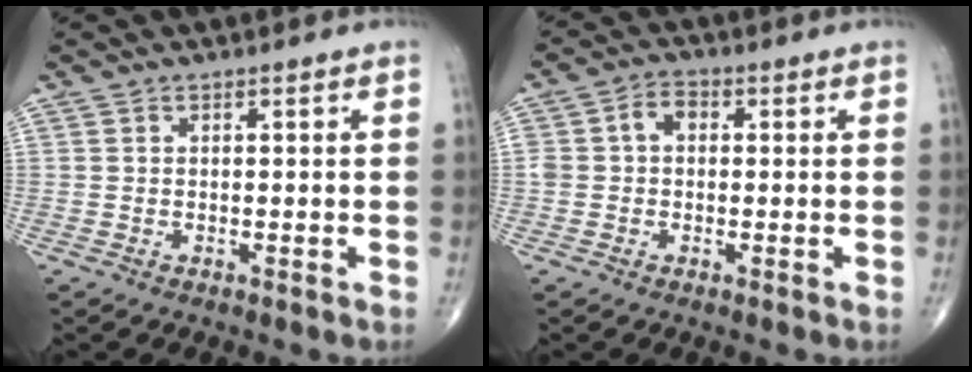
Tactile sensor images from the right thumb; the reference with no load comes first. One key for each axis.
{"total": 4.1, "fx": 0.4, "fy": 3.1, "fz": 2.7, "tx": -0.043, "ty": 0.019, "tz": 0.002}